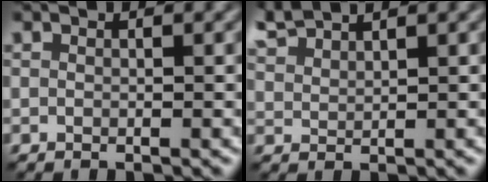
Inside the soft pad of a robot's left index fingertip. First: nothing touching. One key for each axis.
{"total": 2.6, "fx": 2.5, "fy": 0.2, "fz": 0.6, "tx": -0.014, "ty": 0.008, "tz": 0.057}